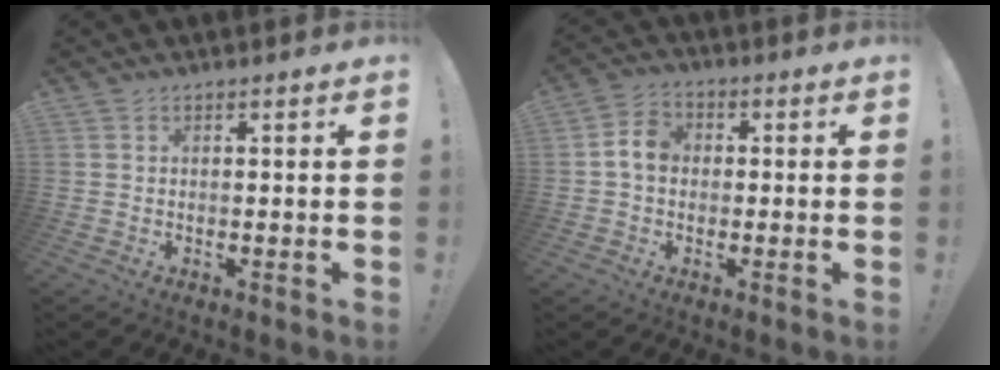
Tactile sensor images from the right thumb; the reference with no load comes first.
{"total": 6.6, "force": [-0.2, 5.1, 4.2], "torque": [-0.075, 0.020, -0.002]}